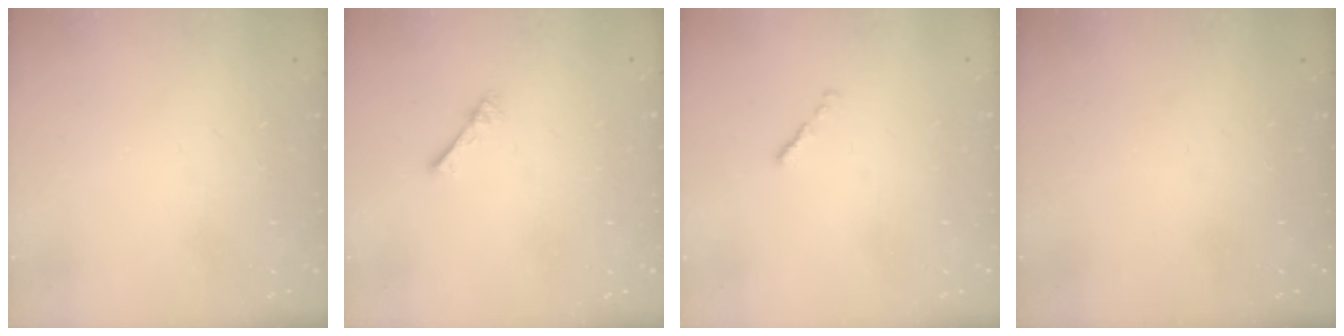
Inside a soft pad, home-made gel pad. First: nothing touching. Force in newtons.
{"total": 1.0, "press": 1.0, "slide": 0.3}
{"total": 0.7, "press": 0.6, "slide": 0.4}
{"total": 0.0}